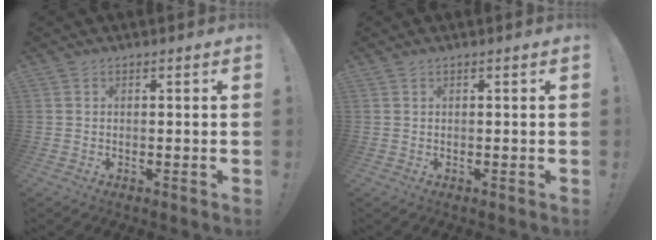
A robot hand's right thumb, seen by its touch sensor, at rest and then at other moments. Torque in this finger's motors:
{"motor_torque": [0.03, -0.02, -0.22, -0.02, -0.02]}